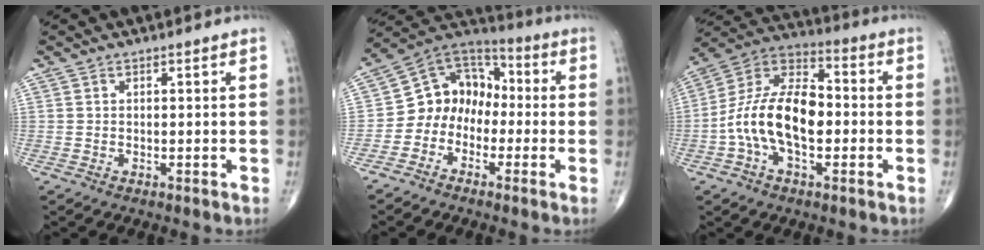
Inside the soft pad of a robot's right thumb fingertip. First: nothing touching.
{"total": 10.7, "force": [-2.7, 8.9, 5.3], "torque": [-0.054, 0.068, -0.068]}
{"total": 16.5, "force": [-2.4, 9.1, 13.6], "torque": [-0.247, 0.040, -0.052]}